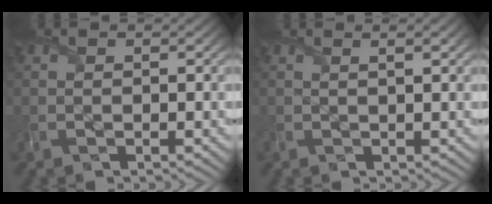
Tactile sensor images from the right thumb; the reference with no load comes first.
{"total": 1.4, "force": [0.7, 0.2, 1.2], "torque": [-0.025, 0.003, 0.010]}